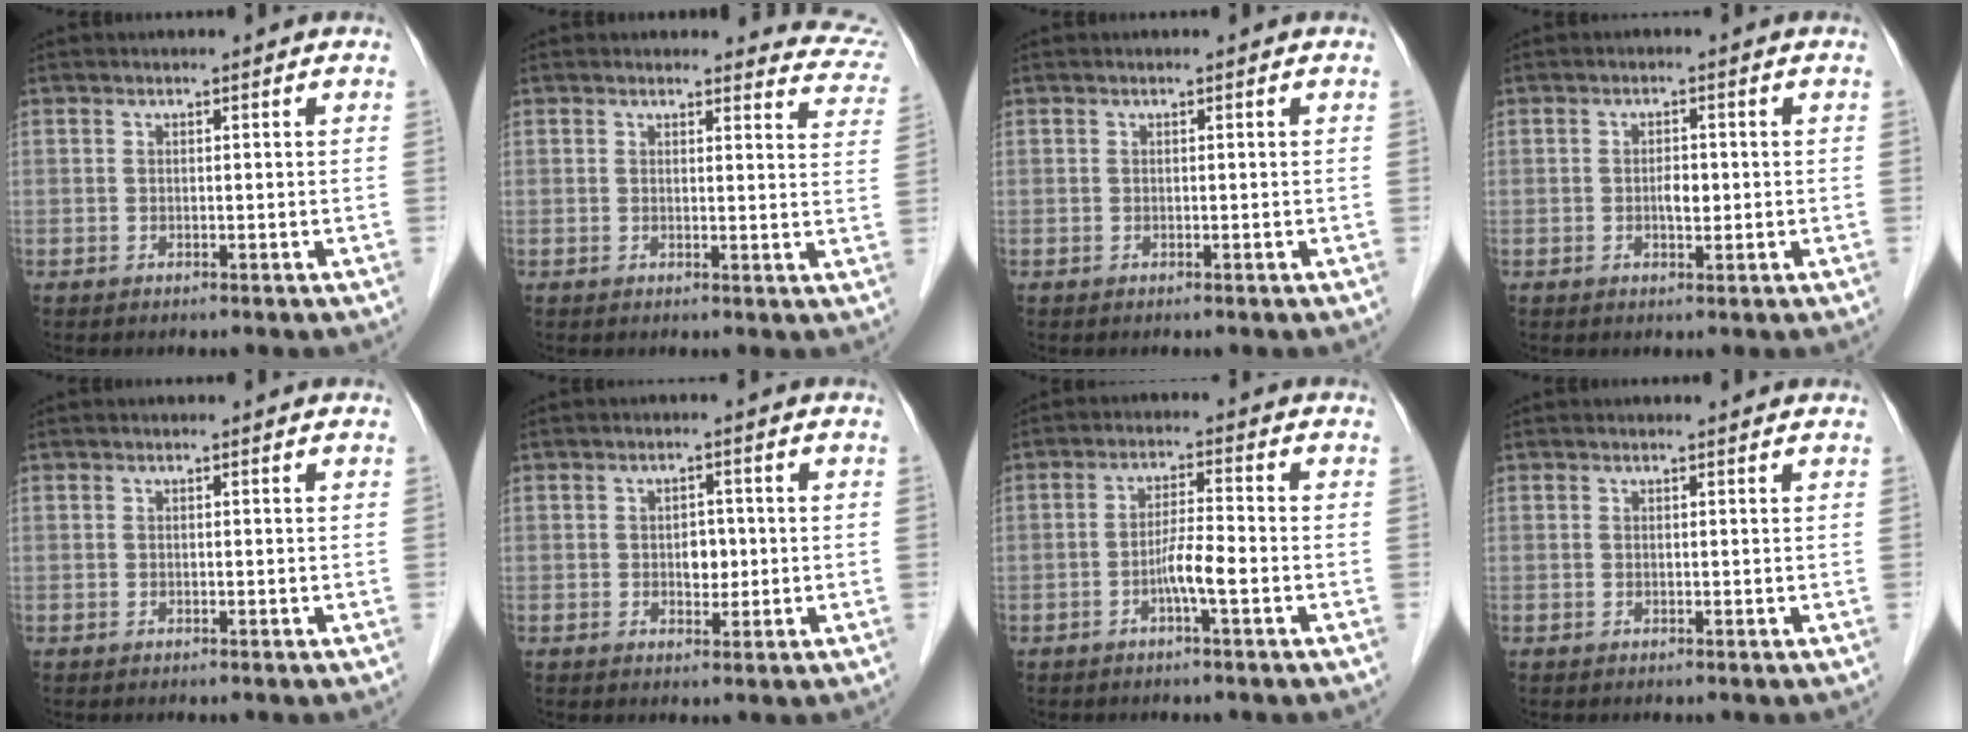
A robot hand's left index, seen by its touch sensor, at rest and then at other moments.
{"total": 7.4, "force": [7.2, 1.8, -0.1], "torque": [0.036, -0.037, 0.040]}
{"total": 0.0}
{"total": 2.1, "force": [-0.2, 1.1, 1.8], "torque": [-0.031, 0.002, -0.002]}
{"total": 0.0}
{"total": 2.9, "force": [-0.2, 2.0, 2.1], "torque": [-0.027, 0.005, 0.001]}
{"total": 4.2, "force": [-1.8, 0.1, 3.8], "torque": [-0.073, 0.001, -0.035]}
{"total": 1.1, "force": [1.0, 0.2, 0.1], "torque": [-0.012, 0.005, 0.010]}